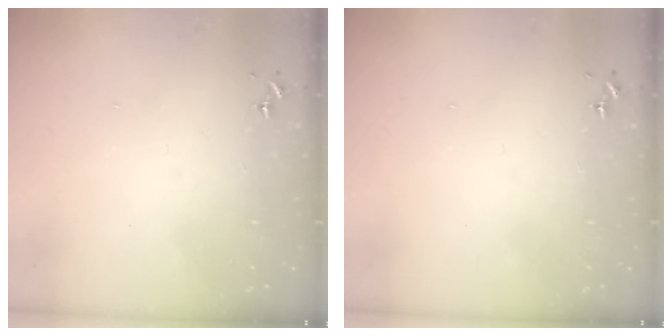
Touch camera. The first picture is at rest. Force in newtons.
{"total": 0.0}